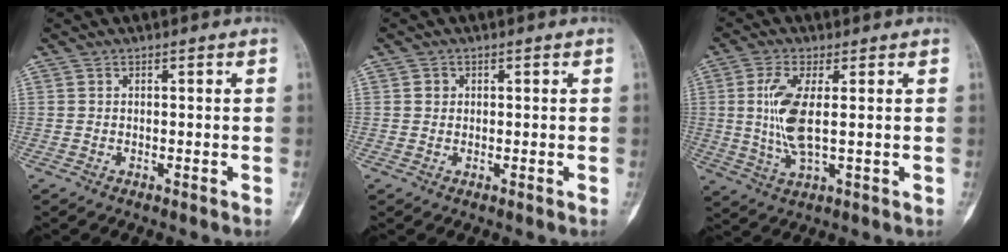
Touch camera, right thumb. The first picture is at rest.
{"total": 1.2, "force": [0.3, 1.1, 0.3], "torque": [-0.001, 0.002, 0.003]}
{"total": 8.7, "force": [1.0, 2.8, 8.2], "torque": [-0.187, -0.011, 0.021]}